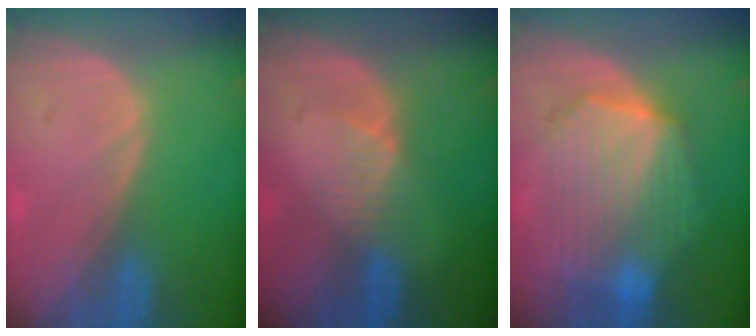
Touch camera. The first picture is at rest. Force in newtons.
{"total": 2.7, "press": 2.7, "slide": 0.3}
{"total": 10.4, "press": 10.4, "slide": 0.8}